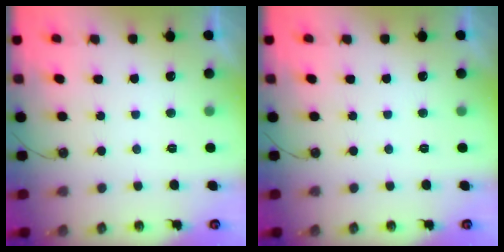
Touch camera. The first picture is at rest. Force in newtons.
{"total": 0.0}